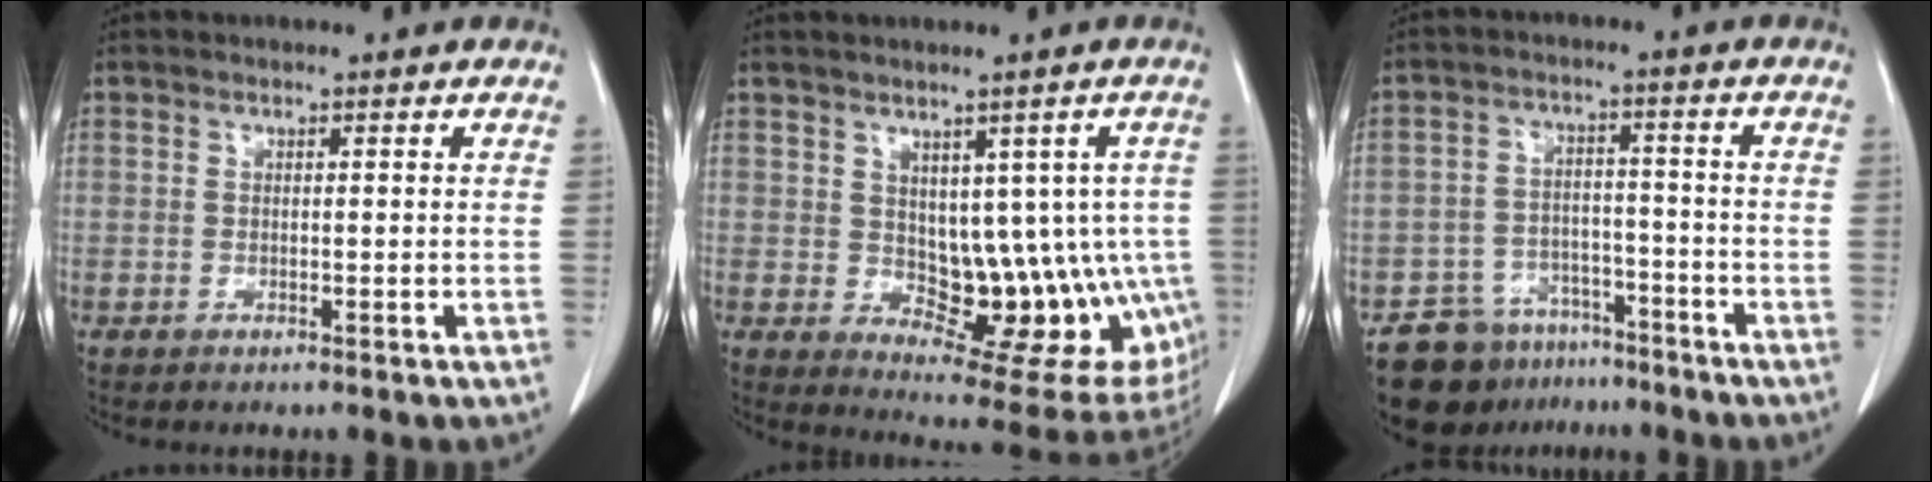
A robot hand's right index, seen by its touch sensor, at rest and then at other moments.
{"total": 14.5, "force": [-1.1, 7.9, 12.1], "torque": [-0.110, 0.010, 0.009]}
{"total": 9.7, "force": [-7.2, 6.1, 1.9], "torque": [-0.027, 0.025, -0.113]}